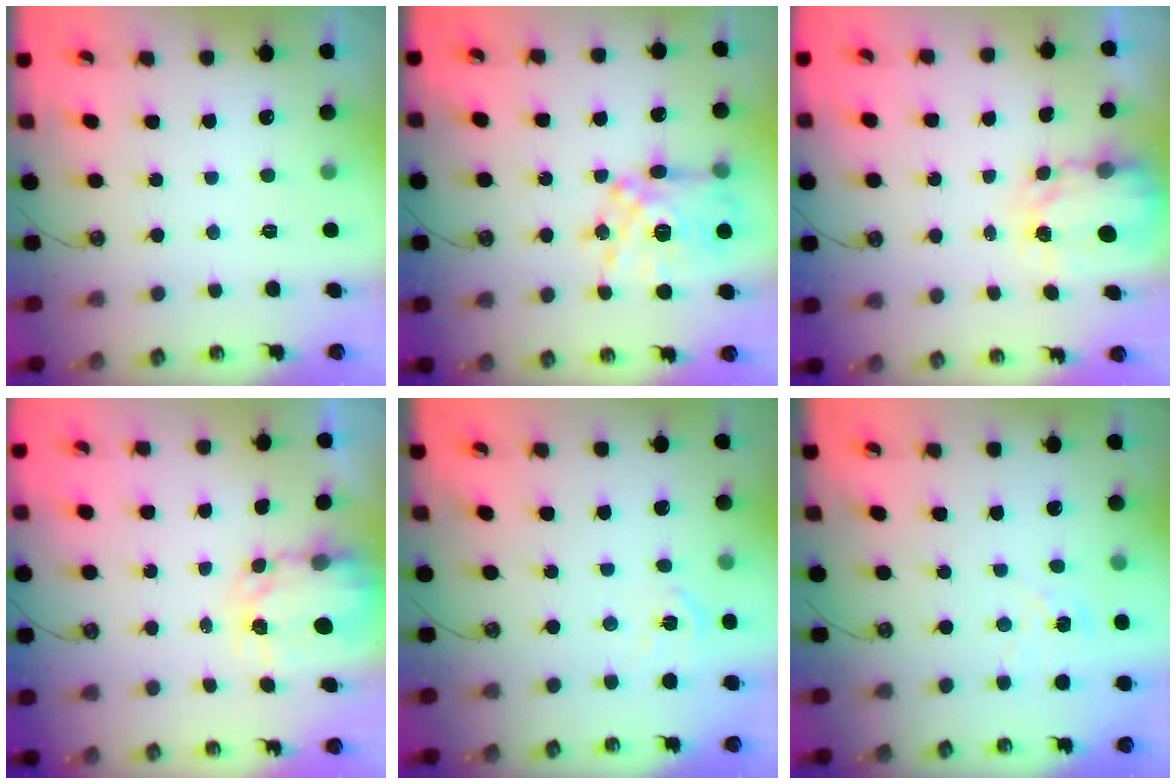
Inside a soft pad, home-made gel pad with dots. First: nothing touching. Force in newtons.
{"total": 15.2, "press": 15.2, "slide": 1.1}
{"total": 3.9, "press": 3.9, "slide": 0.1}
{"total": 3.7, "press": 3.7, "slide": 0.3}
{"total": 6.5, "press": 6.4, "slide": 0.7}
{"total": 1.9, "press": 1.9, "slide": 0.2}